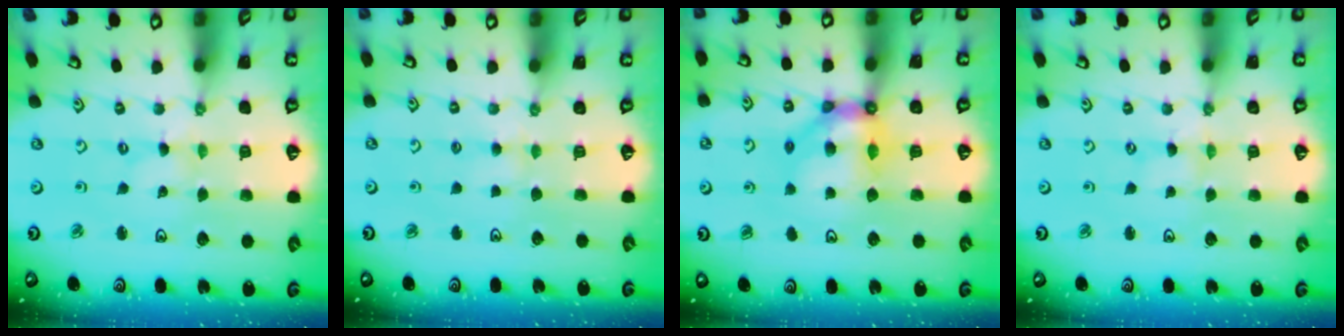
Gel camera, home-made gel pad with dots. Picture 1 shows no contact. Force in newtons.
{"total": 3.0, "press": 3.0, "slide": 0.4}
{"total": 10.4, "press": 10.4, "slide": 1.1}
{"total": 0.0}